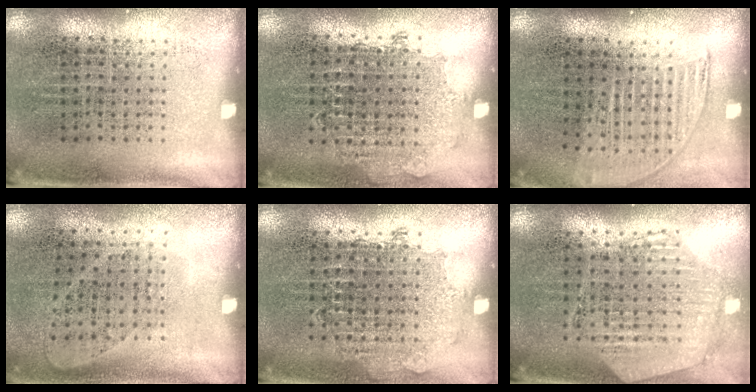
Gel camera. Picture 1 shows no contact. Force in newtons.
{"total": 0.8, "press": 0.8, "slide": 0.3}
{"total": 1.3, "press": 1.2, "slide": 0.6}
{"total": 1.0, "press": 0.8, "slide": 0.5}
{"total": 0.8, "press": 0.8, "slide": 0.3}
{"total": 1.1, "press": 1.1, "slide": 0.2}